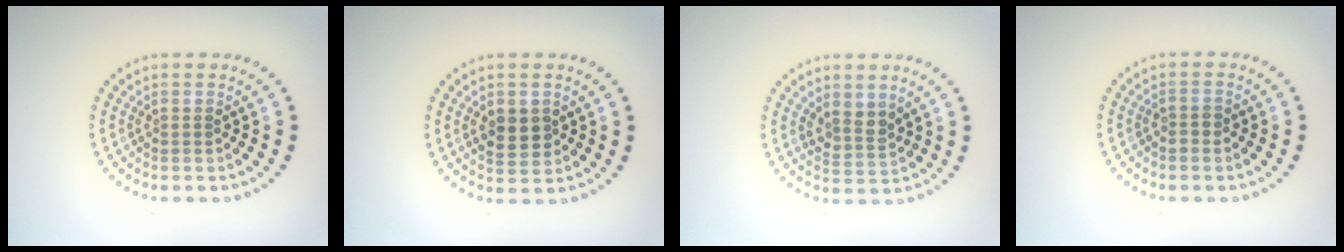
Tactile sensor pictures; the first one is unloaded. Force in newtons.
{"total": 2.6, "press": 2.6, "slide": 0.2}
{"total": 2.2, "press": 1.8, "slide": 1.2}
{"total": 0.9, "press": 0.8, "slide": 0.3}